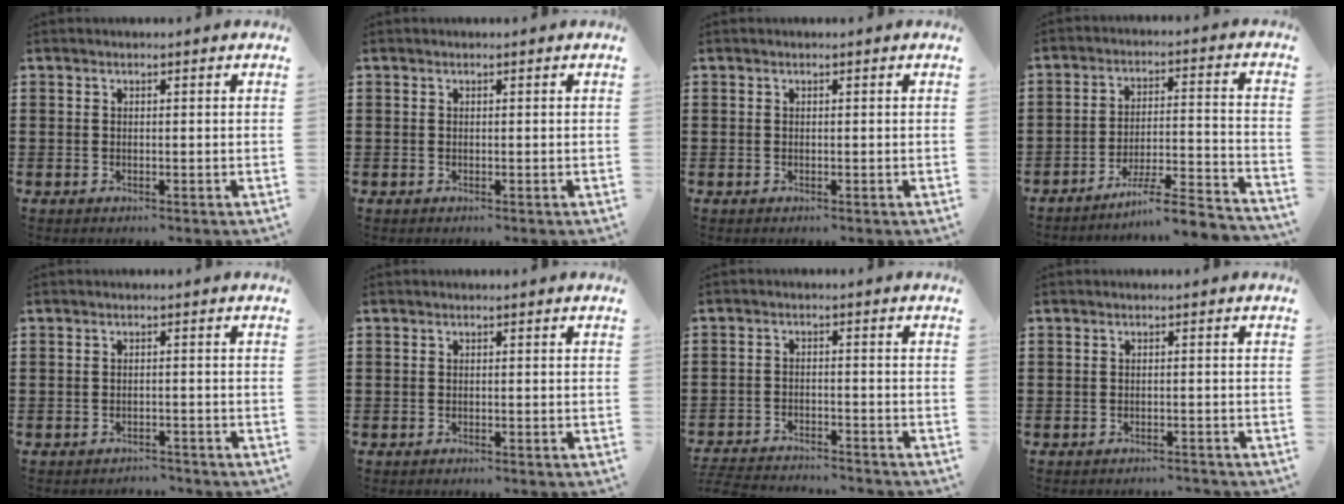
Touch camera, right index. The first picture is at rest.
{"total": 0.0}
{"total": 0.0}
{"total": 7.0, "force": [-6.1, 0.0, 3.4], "torque": [-0.058, -0.008, -0.117]}
{"total": 1.6, "force": [-1.6, 0.1, 0.0], "torque": [-0.006, -0.001, -0.034]}
{"total": 0.0}
{"total": 3.9, "force": [-3.9, -0.1, 0.3], "torque": [-0.014, -0.005, -0.084]}
{"total": 1.1, "force": [-1.1, -0.1, 0.0], "torque": [-0.003, 0.000, -0.023]}